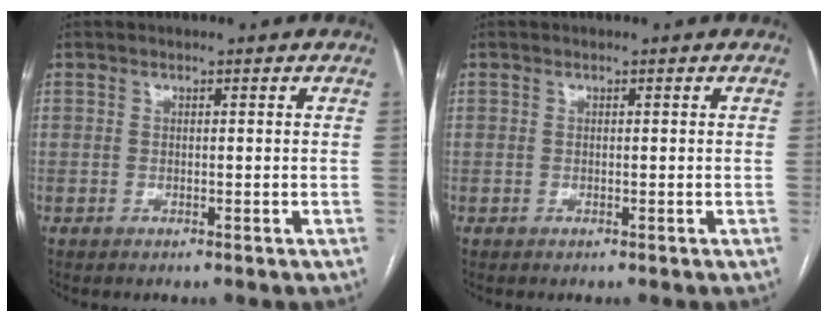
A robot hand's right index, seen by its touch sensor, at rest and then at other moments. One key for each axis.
{"total": 0.0}